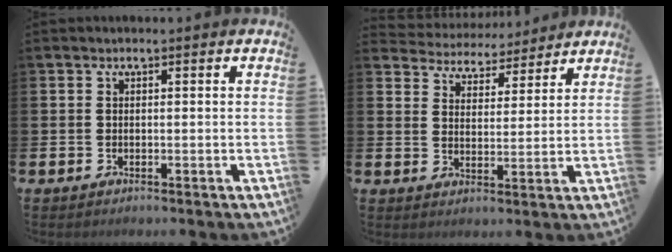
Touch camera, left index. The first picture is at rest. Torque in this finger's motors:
{"motor_torque": [1.00, -1.14, 0.12, -0.02]}